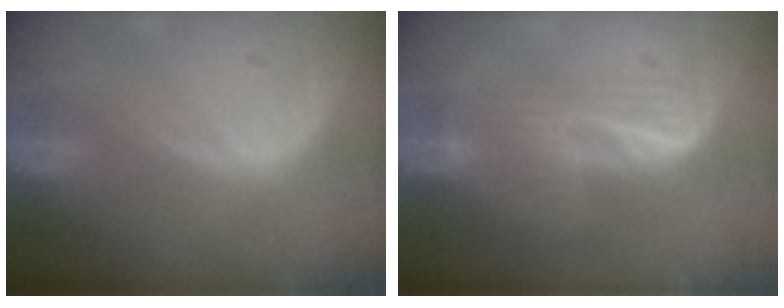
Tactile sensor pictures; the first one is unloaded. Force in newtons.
{"total": 7.0, "press": 5.7, "slide": 4.0}